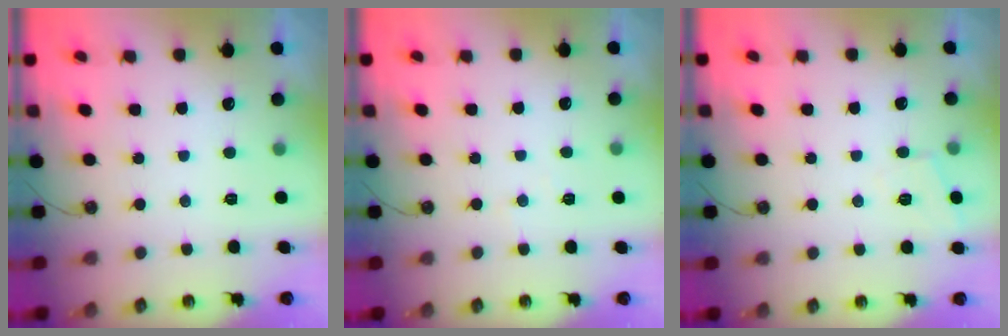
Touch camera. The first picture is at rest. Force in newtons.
{"total": 2.1, "press": 2.1, "slide": 0.4}
{"total": 4.4, "press": 4.4, "slide": 0.6}